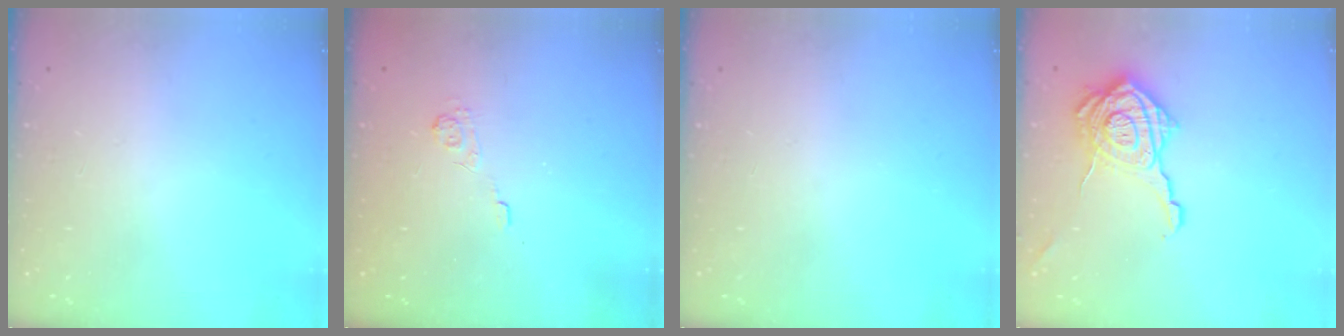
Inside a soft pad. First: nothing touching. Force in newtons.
{"total": 1.9, "press": 1.3, "slide": 1.3}
{"total": 0.0}
{"total": 18.0, "press": 17.9, "slide": 1.0}